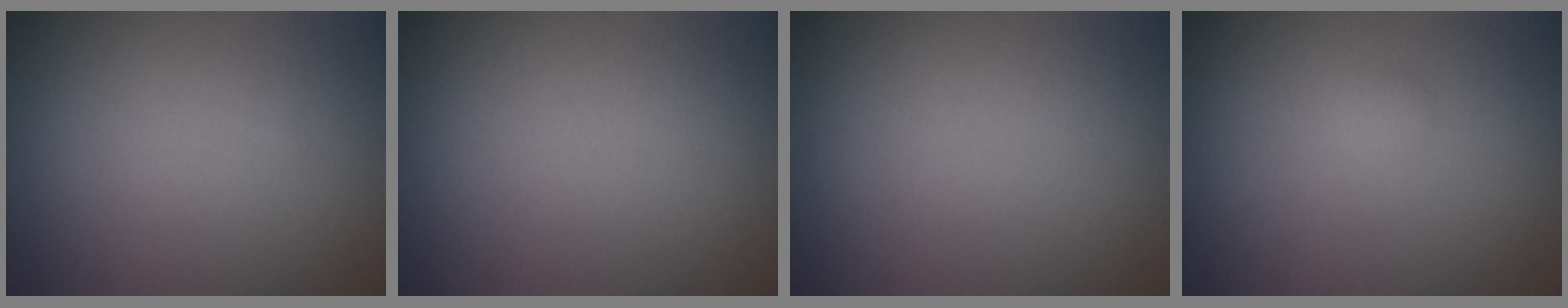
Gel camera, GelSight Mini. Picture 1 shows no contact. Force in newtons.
{"total": 0.0}
{"total": 0.0}
{"total": 0.6, "press": 0.6, "slide": 0.1}